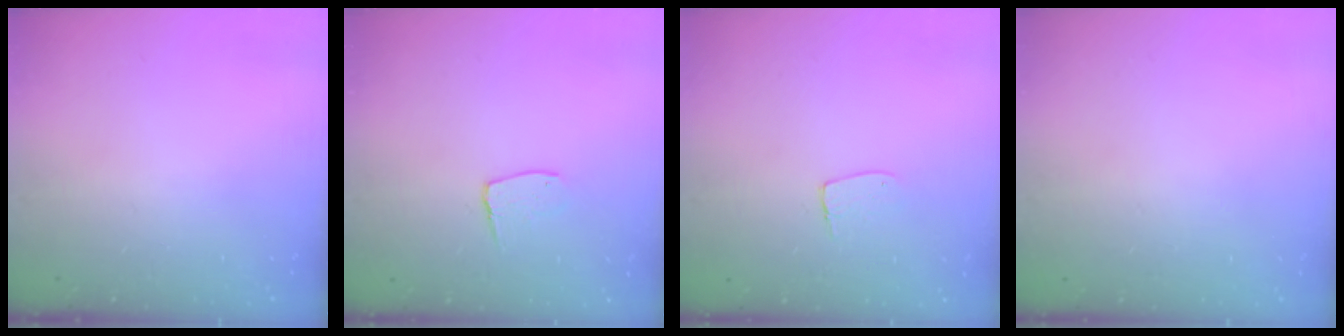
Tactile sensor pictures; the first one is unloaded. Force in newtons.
{"total": 7.0, "press": 7.0, "slide": 0.5}
{"total": 5.5, "press": 5.5, "slide": 0.3}
{"total": 0.0}